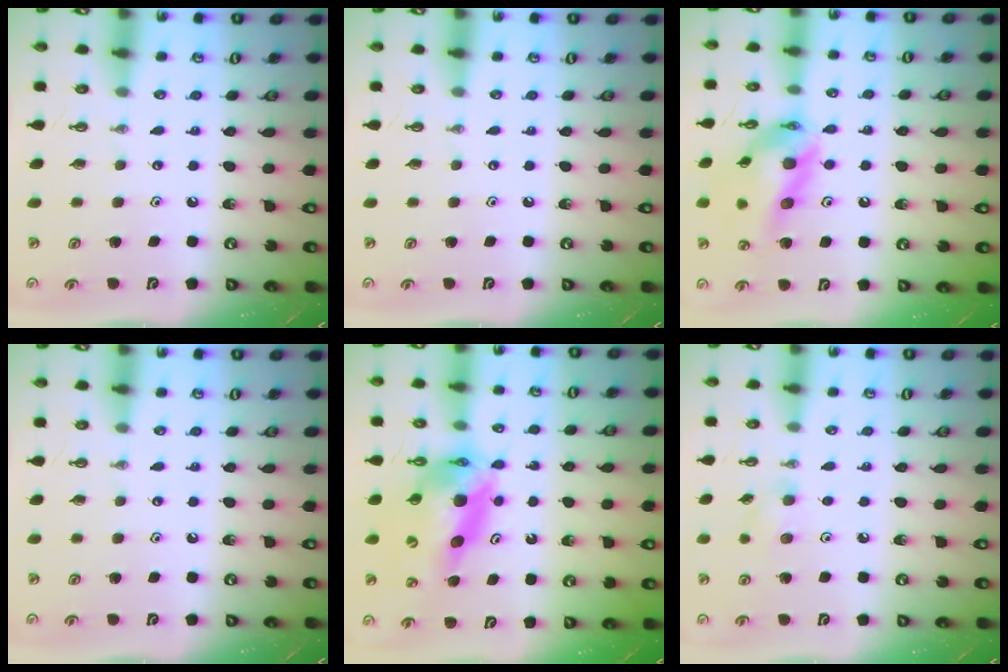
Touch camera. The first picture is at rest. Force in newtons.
{"total": 0.0}
{"total": 16.2, "press": 16.1, "slide": 1.8}
{"total": 0.0}
{"total": 13.2, "press": 13.2, "slide": 1.3}
{"total": 5.1, "press": 4.9, "slide": 1.4}